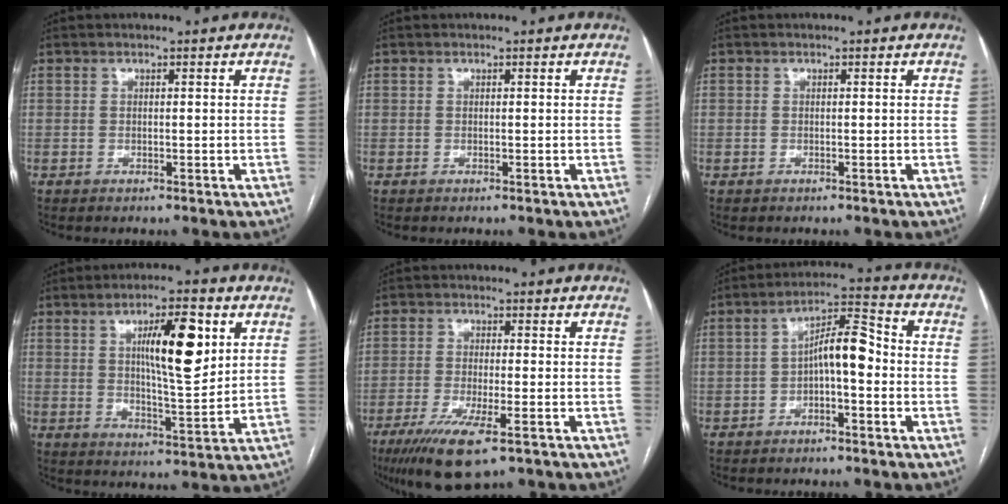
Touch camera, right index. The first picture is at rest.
{"total": 0.0}
{"total": 0.6, "force": [-0.3, 0.5, 0.0], "torque": [-0.003, 0.006, -0.006]}
{"total": 11.6, "force": [3.7, 2.5, 10.6], "torque": [-0.170, 0.004, 0.062]}
{"total": 10.1, "force": [-6.1, 1.7, 7.9], "torque": [-0.141, -0.027, -0.099]}
{"total": 7.4, "force": [-1.1, 2.3, 7.0], "torque": [-0.118, 0.032, -0.019]}